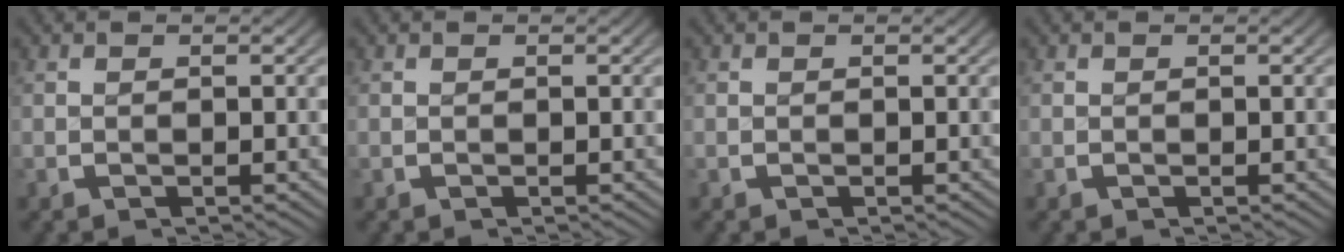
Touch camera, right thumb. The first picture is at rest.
{"total": 0.0}
{"total": 0.0}
{"total": 0.0}